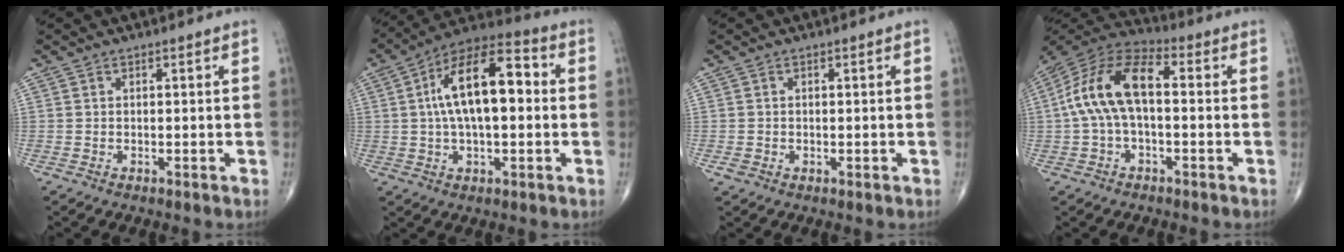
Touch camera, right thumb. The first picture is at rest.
{"total": 16.8, "force": [1.8, 7.7, 14.8], "torque": [-0.245, 0.035, 0.020]}
{"total": 1.1, "force": [-0.3, 0.9, 0.5], "torque": [-0.009, 0.003, -0.004]}
{"total": 13.8, "force": [0.3, 7.0, 11.9], "torque": [-0.234, 0.044, -0.006]}